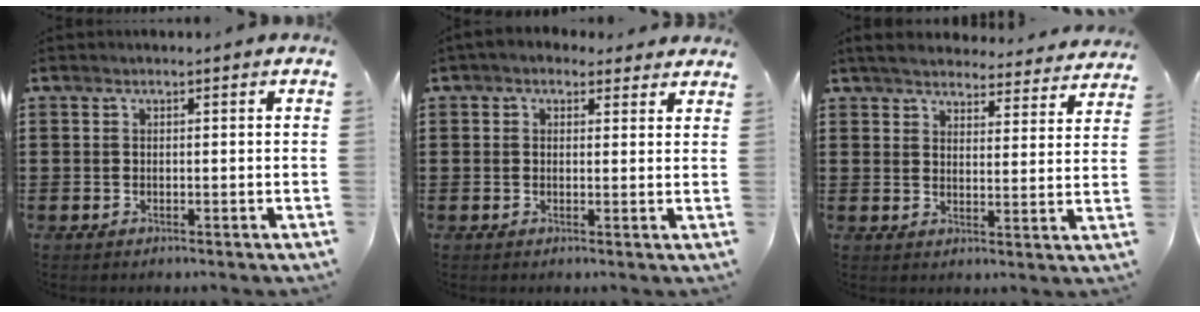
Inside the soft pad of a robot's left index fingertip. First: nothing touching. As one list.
[{"total": 2.3, "force": [1.6, 1.5, 0.6], "torque": [-0.020, 0.005, 0.028]}, {"total": 4.4, "force": [4.3, 0.5, 0.8], "torque": [-0.037, -0.024, 0.073]}]